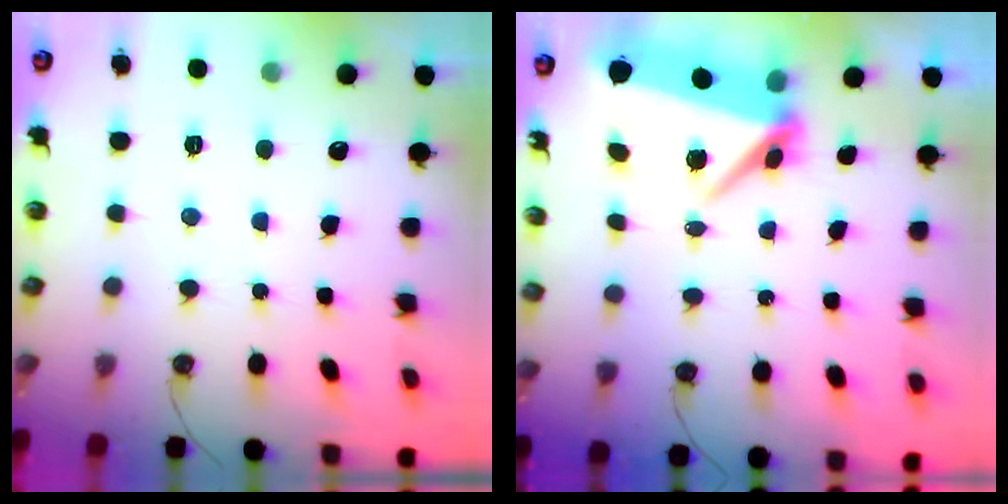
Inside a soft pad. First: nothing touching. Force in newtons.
{"total": 8.6, "press": 8.6, "slide": 0.8}